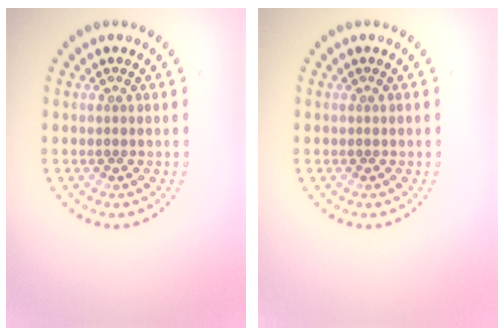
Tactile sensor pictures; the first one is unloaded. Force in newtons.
{"total": 0.0}